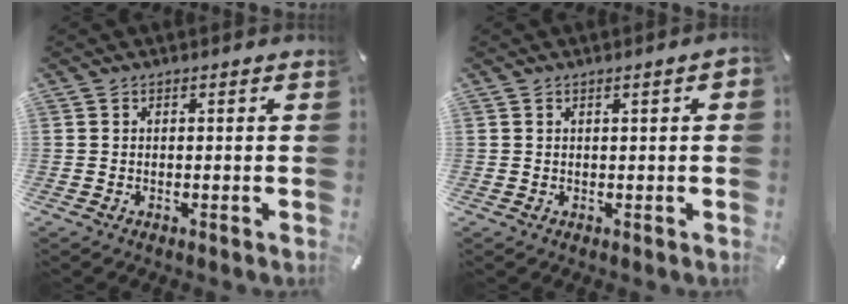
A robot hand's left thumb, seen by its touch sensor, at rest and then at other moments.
{"total": 2.0, "force": [0.3, 0.5, 1.9], "torque": [-0.034, 0.002, 0.004]}